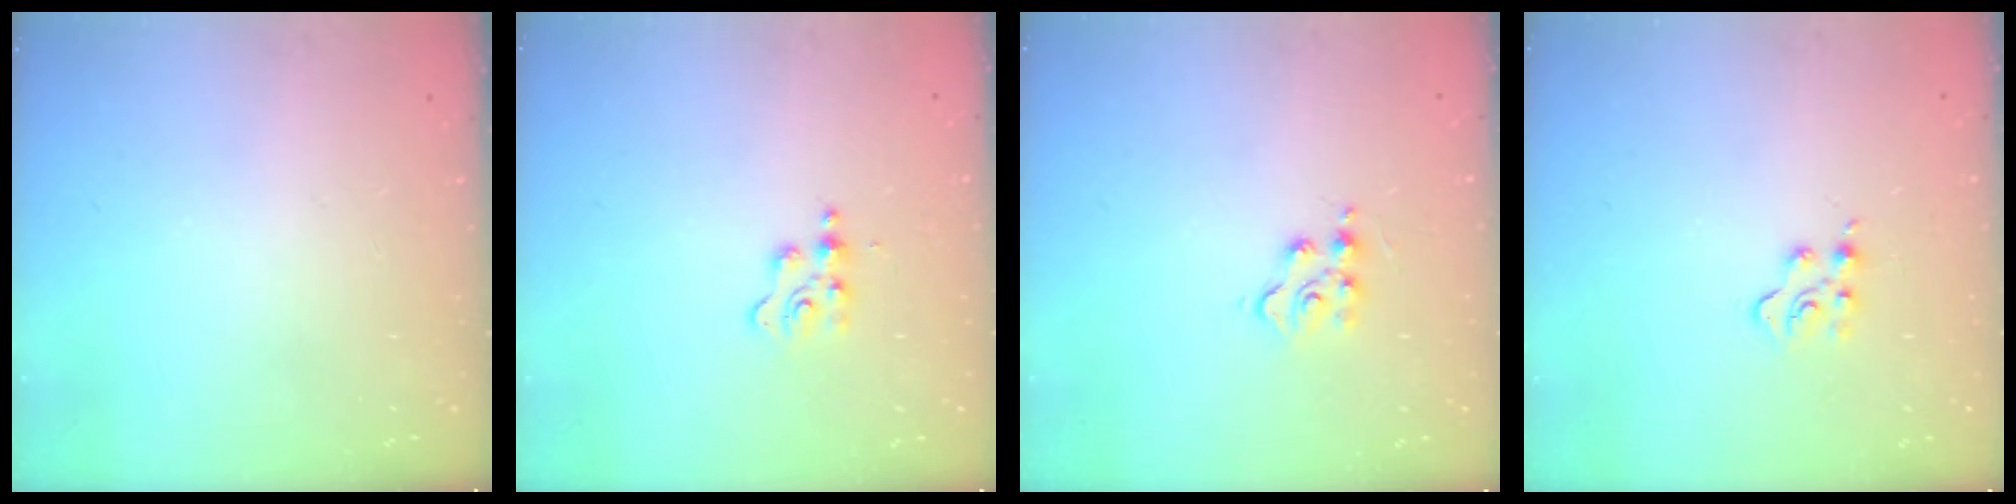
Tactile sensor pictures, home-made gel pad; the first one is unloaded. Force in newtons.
{"total": 2.4, "press": 2.4, "slide": 0.3}
{"total": 4.6, "press": 4.6, "slide": 0.4}
{"total": 3.0, "press": 2.9, "slide": 0.3}